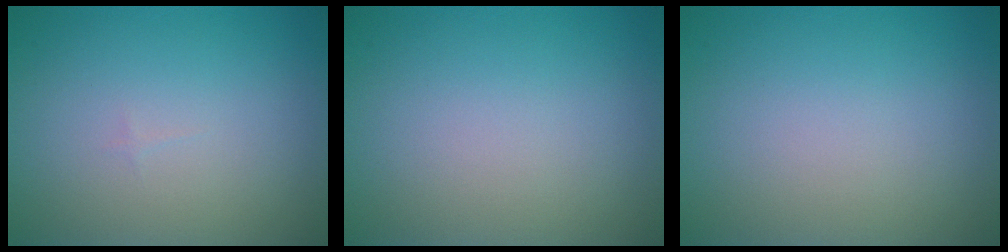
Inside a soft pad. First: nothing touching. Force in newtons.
{"total": 0.0}
{"total": 0.0}